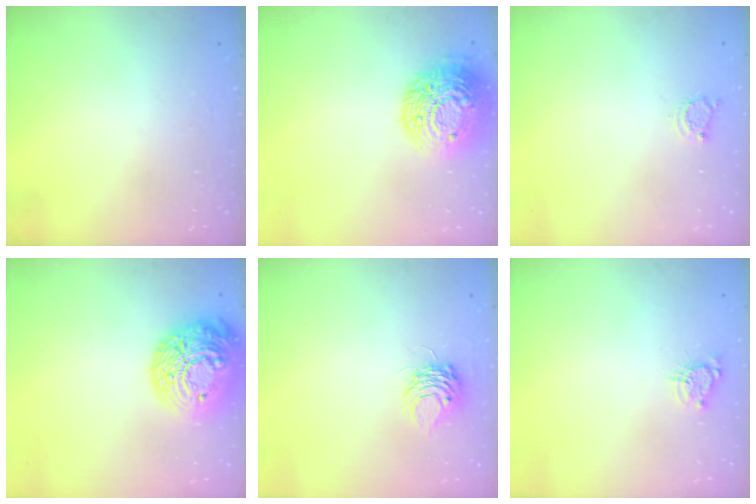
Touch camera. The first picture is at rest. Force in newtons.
{"total": 19.0, "press": 18.9, "slide": 1.2}
{"total": 3.9, "press": 3.9, "slide": 0.2}
{"total": 21.7, "press": 21.6, "slide": 1.8}
{"total": 6.1, "press": 6.1, "slide": 0.5}
{"total": 4.0, "press": 4.0, "slide": 0.3}